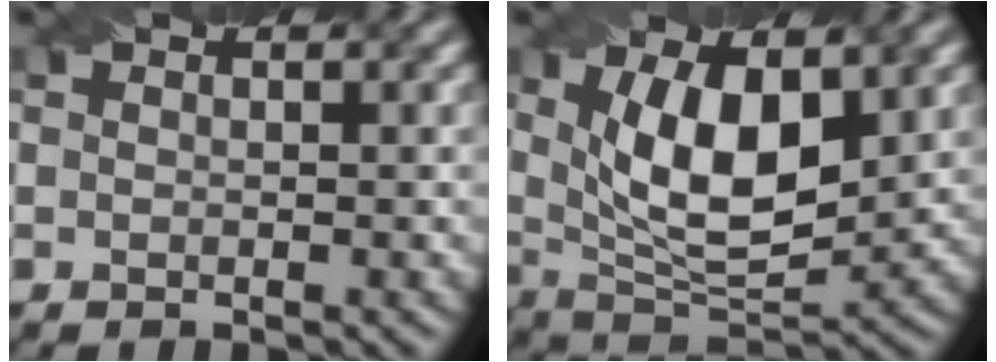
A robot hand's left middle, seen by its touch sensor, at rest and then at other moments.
{"total": 9.0, "force": [2.1, 4.0, 7.8], "torque": [-0.142, -0.004, 0.035]}